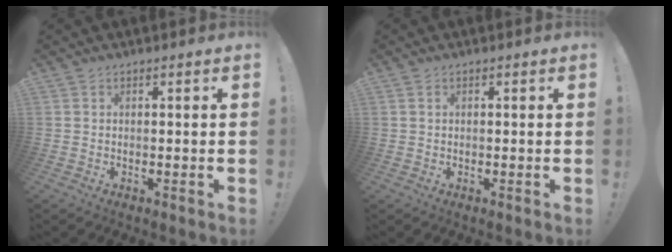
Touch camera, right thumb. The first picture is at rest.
{"total": 0.8, "force": [0.5, 0.4, 0.4], "torque": [-0.016, 0.003, 0.010]}